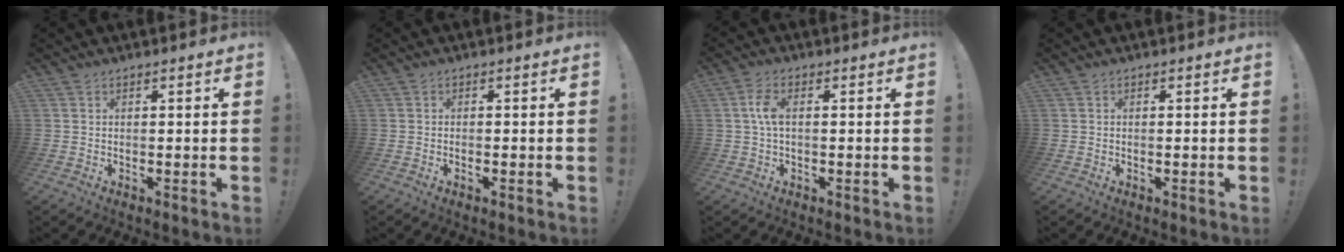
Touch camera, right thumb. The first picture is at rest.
{"total": 0.8, "force": [-0.6, 0.1, 0.4], "torque": [-0.009, 0.000, -0.010]}
{"total": 5.2, "force": [0.4, 2.5, 4.5], "torque": [-0.081, 0.006, 0.007]}
{"total": 0.0}